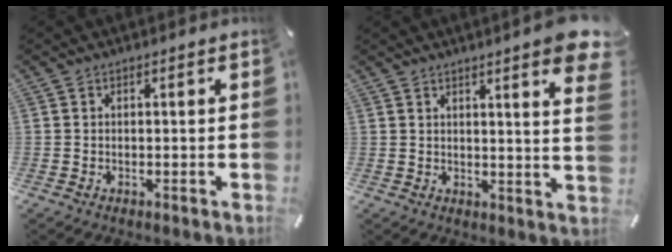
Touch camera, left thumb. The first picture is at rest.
{"total": 7.5, "force": [4.4, 0.6, 6.0], "torque": [-0.090, -0.027, 0.071]}